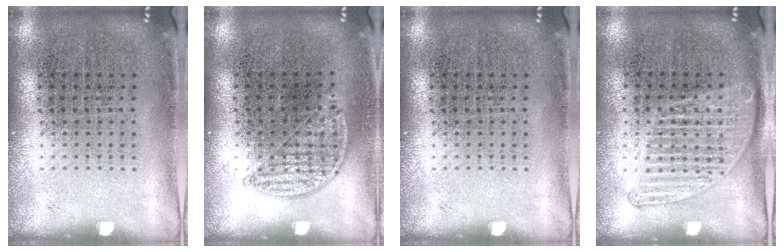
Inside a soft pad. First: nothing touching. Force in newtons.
{"total": 0.8, "press": 0.6, "slide": 0.5}
{"total": 0.0}
{"total": 1.5, "press": 1.4, "slide": 0.5}